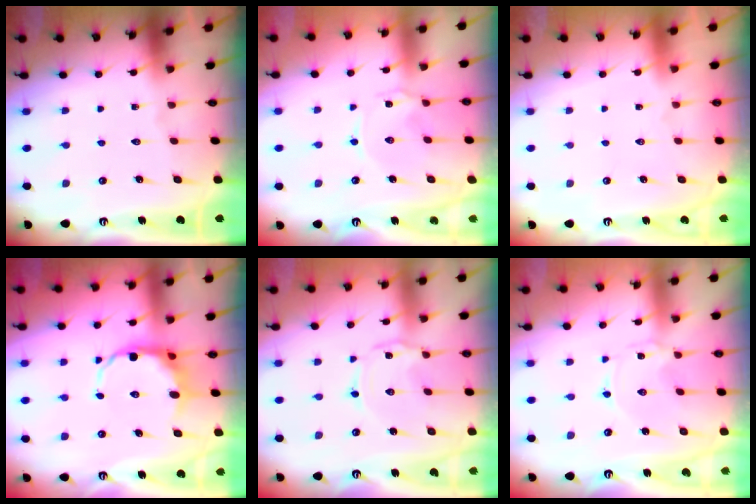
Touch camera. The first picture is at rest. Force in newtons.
{"total": 1.5, "press": 1.5, "slide": 0.1}
{"total": 1.6, "press": 1.6, "slide": 0.1}
{"total": 10.3, "press": 9.6, "slide": 3.5}
{"total": 1.5, "press": 1.5, "slide": 0.1}
{"total": 0.0}